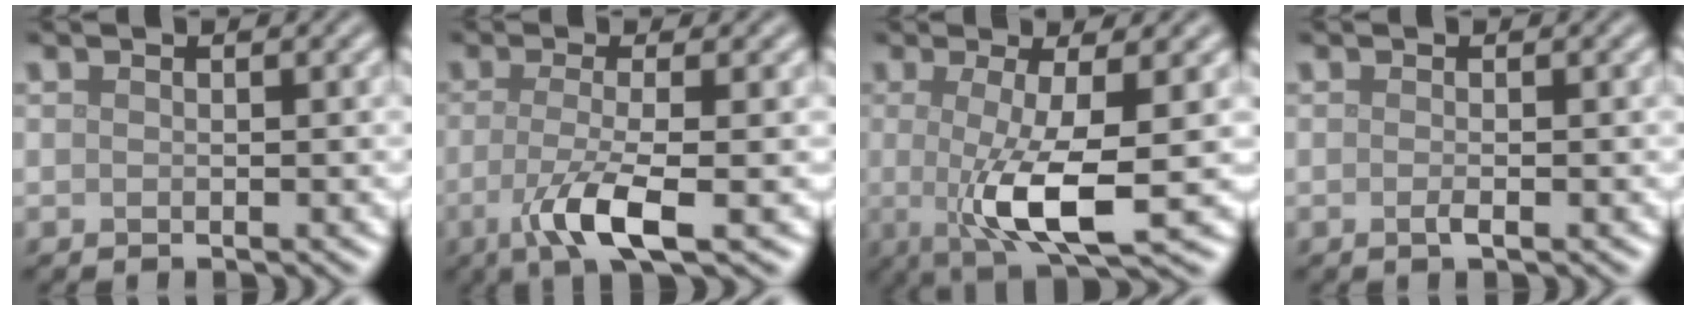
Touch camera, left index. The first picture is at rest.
{"total": 4.9, "force": [-1.5, 1.1, 4.5], "torque": [-0.086, -0.008, -0.036]}
{"total": 6.9, "force": [-0.6, 1.6, 6.7], "torque": [-0.113, -0.008, -0.013]}
{"total": 0.8, "force": [-0.3, 0.1, 0.7], "torque": [-0.015, -0.004, -0.006]}